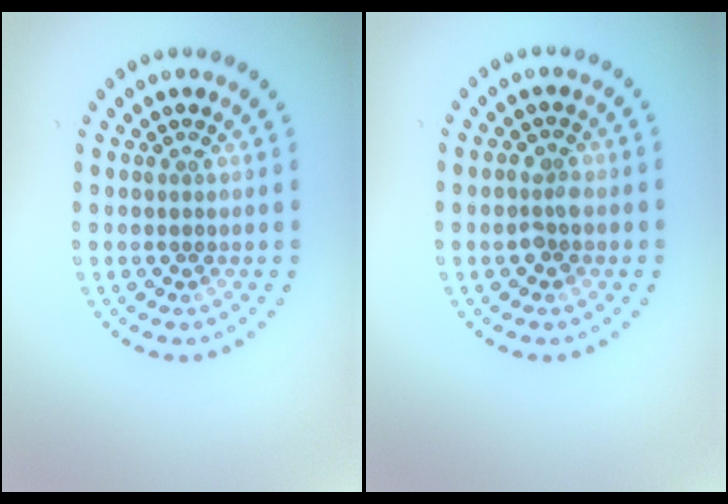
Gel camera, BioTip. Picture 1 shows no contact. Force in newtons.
{"total": 1.7, "press": 1.6, "slide": 0.4}